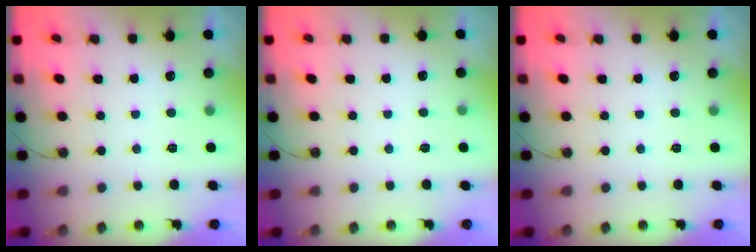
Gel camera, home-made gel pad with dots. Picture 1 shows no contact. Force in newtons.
{"total": 3.2, "press": 3.1, "slide": 0.5}
{"total": 0.0}